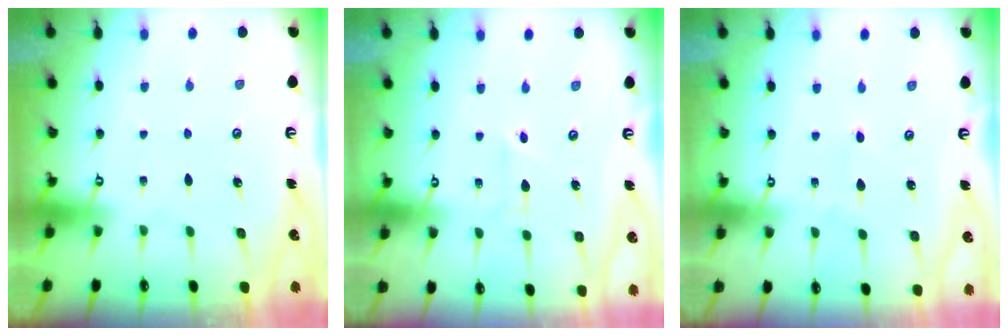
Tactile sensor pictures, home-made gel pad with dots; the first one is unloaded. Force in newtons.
{"total": 2.1, "press": 1.8, "slide": 1.1}
{"total": 1.6, "press": 1.6, "slide": 0.1}